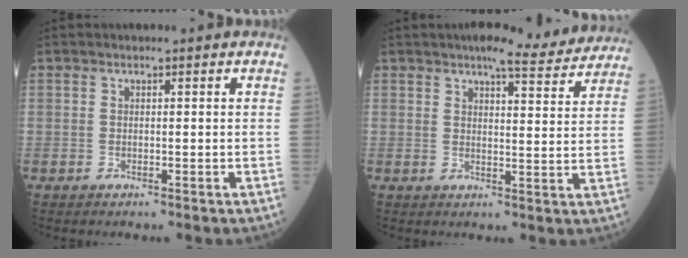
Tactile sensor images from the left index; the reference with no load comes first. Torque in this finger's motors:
{"motor_torque": [0.54, -0.56, 0.19, 0.03]}